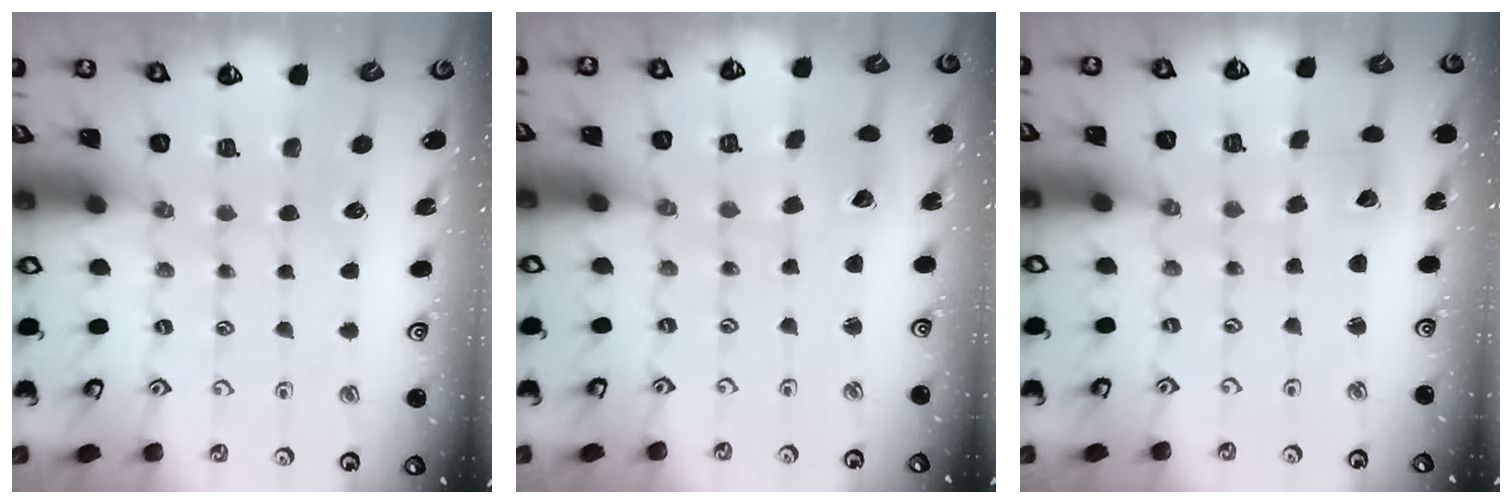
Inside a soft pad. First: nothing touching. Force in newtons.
{"total": 2.3, "press": 2.3, "slide": 0.2}
{"total": 1.8, "press": 1.7, "slide": 0.3}